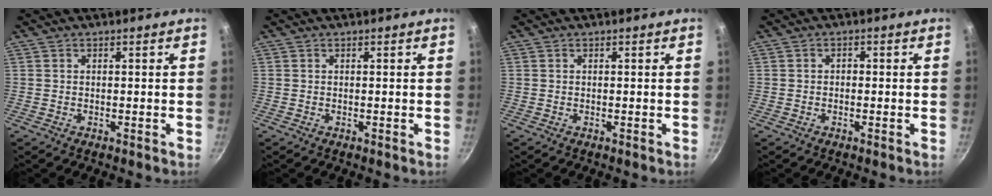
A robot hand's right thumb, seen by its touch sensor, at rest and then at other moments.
{"total": 0.0}
{"total": 0.0}
{"total": 1.1, "force": [-0.3, 0.9, 0.5], "torque": [-0.007, 0.005, -0.008]}